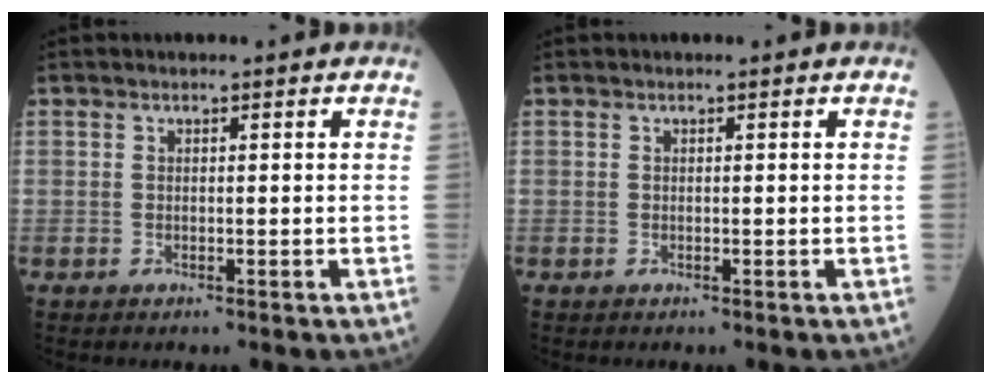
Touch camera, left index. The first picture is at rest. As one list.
[{"total": 0.0}]